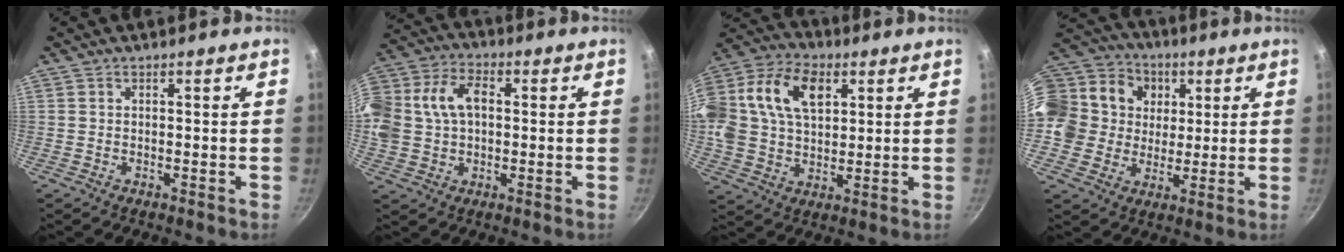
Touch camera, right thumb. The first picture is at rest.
{"total": 18.5, "force": [2.4, 13.6, 12.3], "torque": [-0.278, 0.049, 0.034]}
{"total": 23.6, "force": [7.0, 16.0, 15.8], "torque": [-0.337, 0.027, 0.119]}
{"total": 21.1, "force": [5.9, 18.0, 9.3], "torque": [-0.186, 0.023, 0.102]}